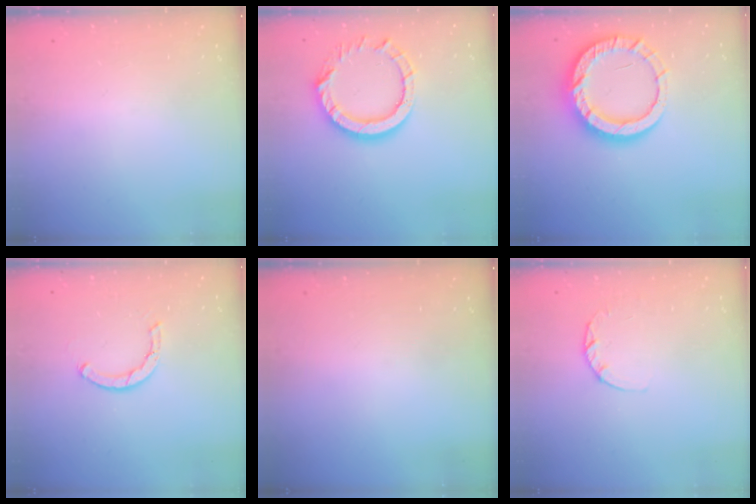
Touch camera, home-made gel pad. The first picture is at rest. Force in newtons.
{"total": 12.6, "press": 12.6, "slide": 1.2}
{"total": 15.1, "press": 15.0, "slide": 1.1}
{"total": 2.5, "press": 2.5, "slide": 0.1}
{"total": 0.0}
{"total": 2.6, "press": 2.5, "slide": 0.4}